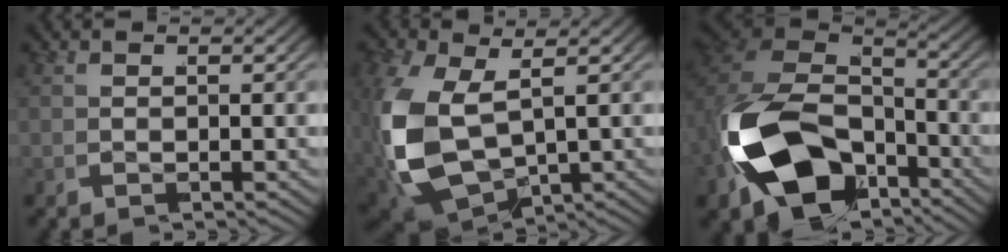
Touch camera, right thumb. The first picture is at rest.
{"total": 10.5, "force": [-1.6, 7.5, 7.2], "torque": [-0.213, -0.049, -0.001]}
{"total": 15.6, "force": [-5.3, 11.2, 9.6], "torque": [-0.238, -0.057, -0.074]}